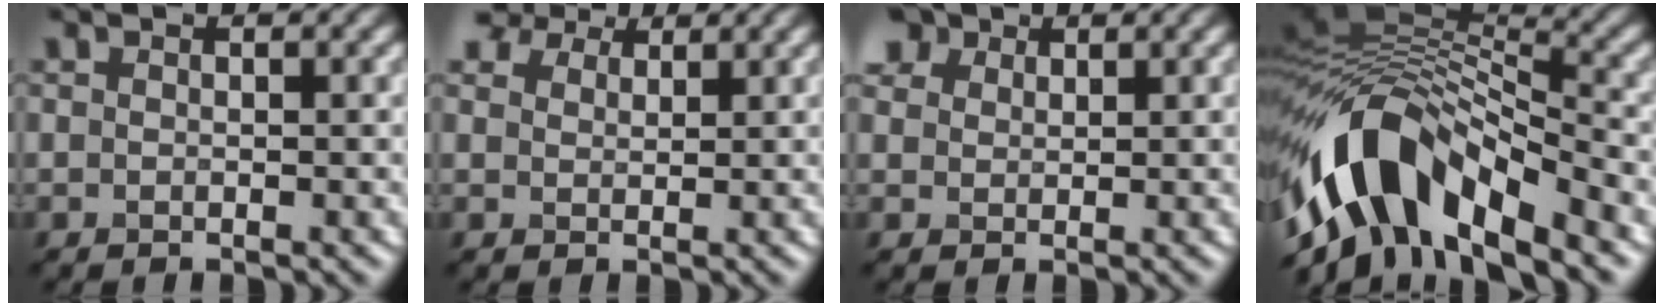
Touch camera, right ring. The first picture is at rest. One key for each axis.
{"total": 5.9, "fx": 4.6, "fy": 2.9, "fz": 2.3, "tx": -0.064, "ty": 0.007, "tz": 0.079}
{"total": 5.6, "fx": 3.5, "fy": 3.6, "fz": 2.5, "tx": -0.077, "ty": 0.012, "tz": 0.059}
{"total": 11.2, "fx": -5.1, "fy": 5.5, "fz": 8.3, "tx": -0.143, "ty": 0.024, "tz": -0.100}